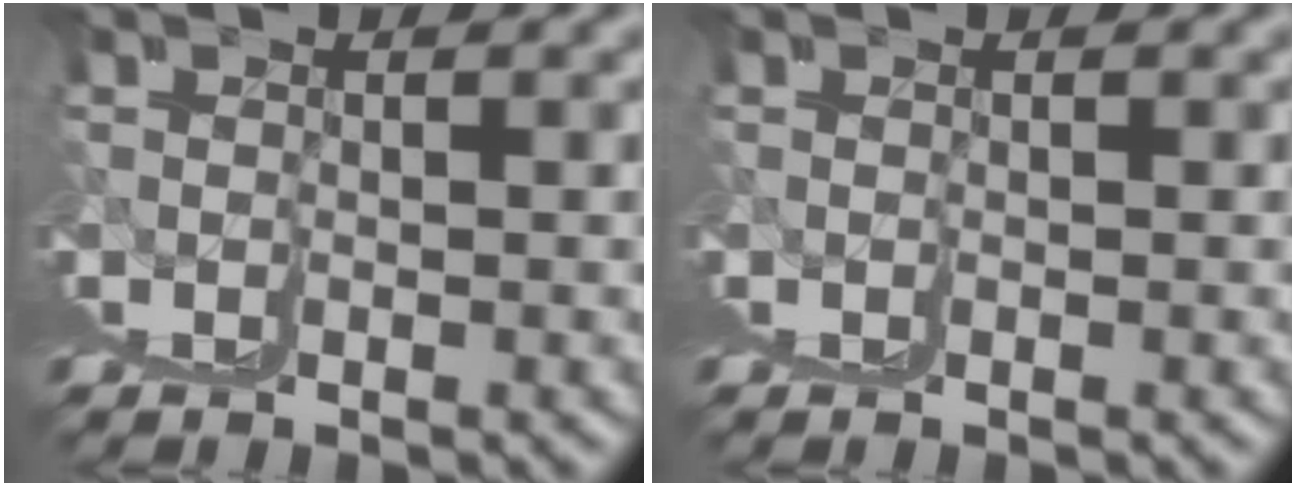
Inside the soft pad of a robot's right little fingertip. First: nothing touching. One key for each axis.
{"total": 0.0}